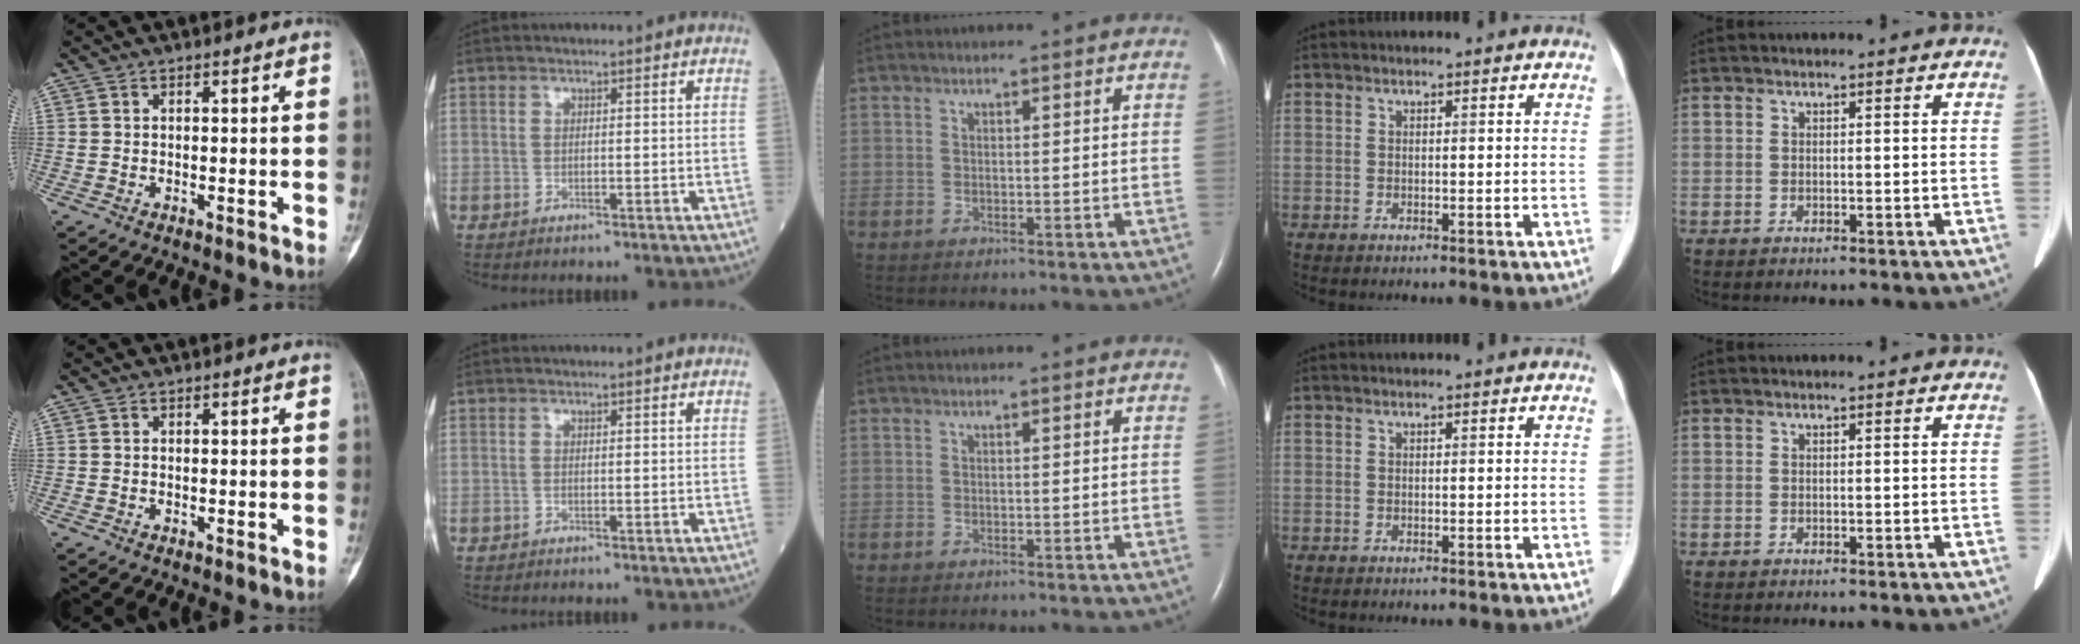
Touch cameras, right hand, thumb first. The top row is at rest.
{}